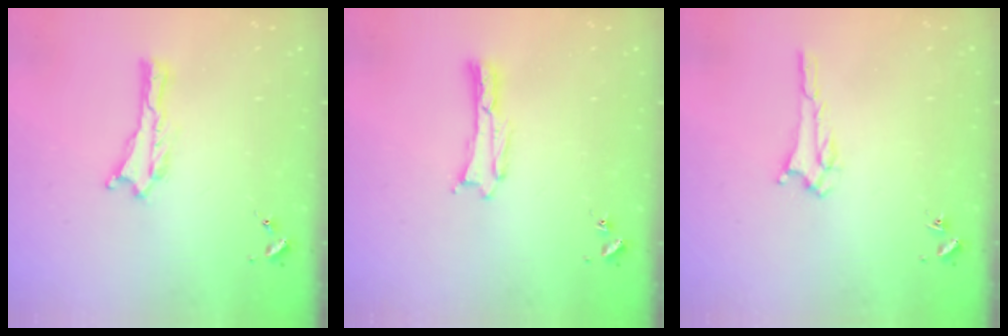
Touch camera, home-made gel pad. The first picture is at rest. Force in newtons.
{"total": 0.0}
{"total": 2.1, "press": 2.1, "slide": 0.2}